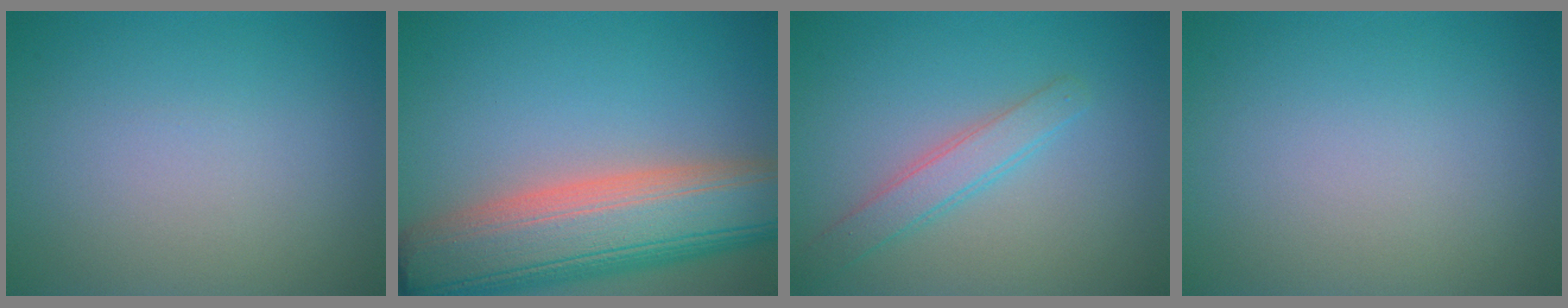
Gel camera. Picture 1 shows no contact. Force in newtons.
{"total": 12.0, "press": 11.9, "slide": 1.0}
{"total": 2.5, "press": 2.5, "slide": 0.1}
{"total": 0.0}